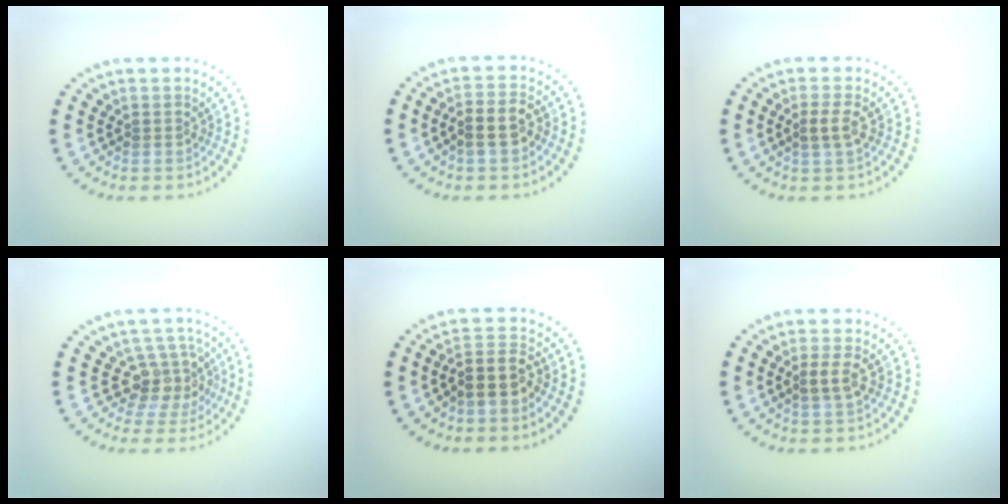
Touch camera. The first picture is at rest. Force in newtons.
{"total": 2.8, "press": 2.7, "slide": 0.9}
{"total": 1.8, "press": 1.7, "slide": 0.5}
{"total": 3.7, "press": 2.8, "slide": 2.5}
{"total": 3.2, "press": 2.7, "slide": 1.6}
{"total": 1.8, "press": 1.7, "slide": 0.5}